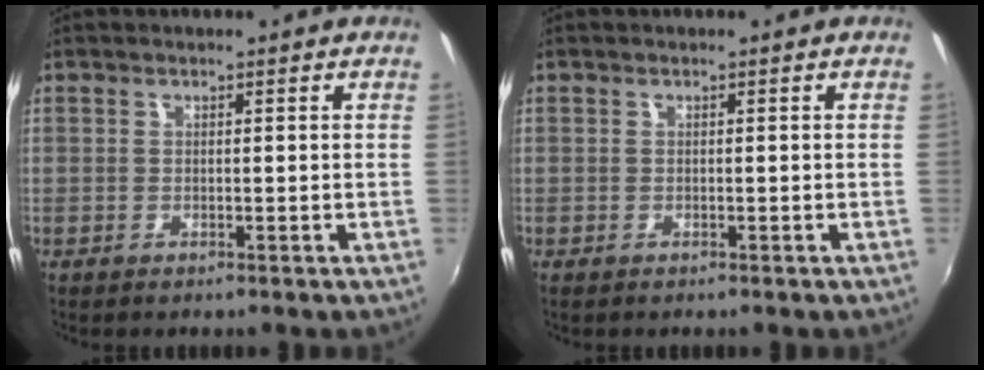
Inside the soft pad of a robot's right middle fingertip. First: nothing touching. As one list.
[{"total": 0.0}]